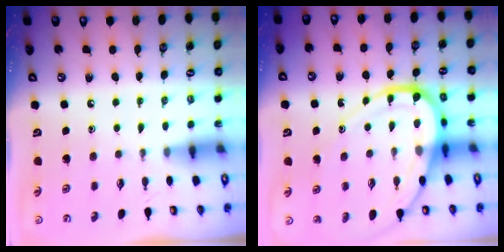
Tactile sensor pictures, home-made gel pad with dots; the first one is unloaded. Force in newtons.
{"total": 14.0, "press": 13.9, "slide": 1.5}